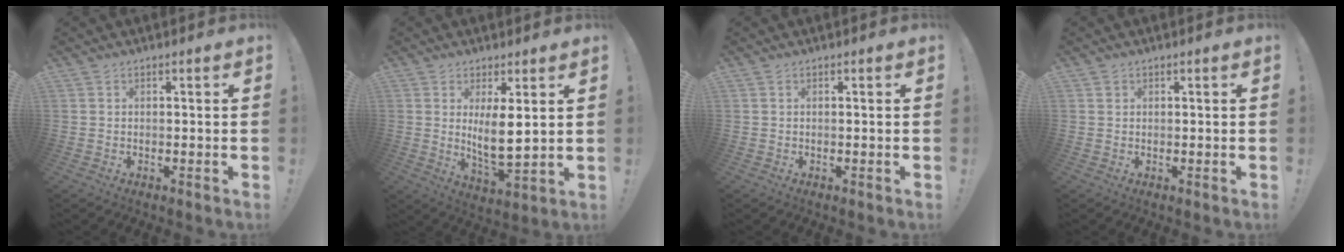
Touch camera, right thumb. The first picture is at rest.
{"total": 8.7, "force": [2.7, 2.7, 7.8], "torque": [-0.123, -0.028, 0.047]}
{"total": 0.0}
{"total": 0.7, "force": [0.4, 0.6, 0.1], "torque": [0.002, 0.000, 0.007]}